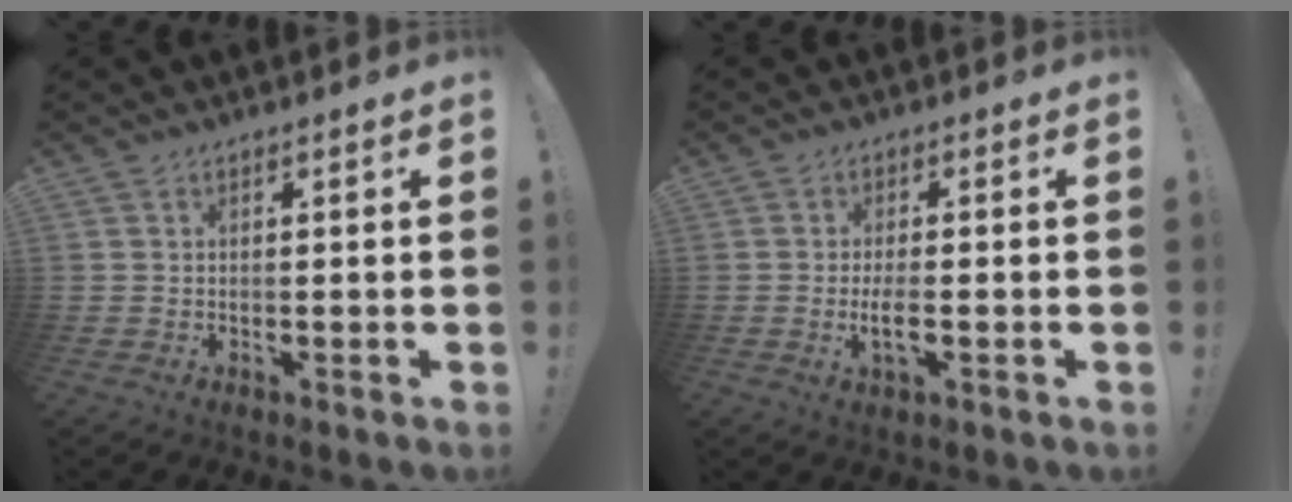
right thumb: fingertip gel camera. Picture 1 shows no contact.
{"total": 4.6, "force": [-1.3, 1.2, 4.2], "torque": [-0.087, -0.009, -0.027]}